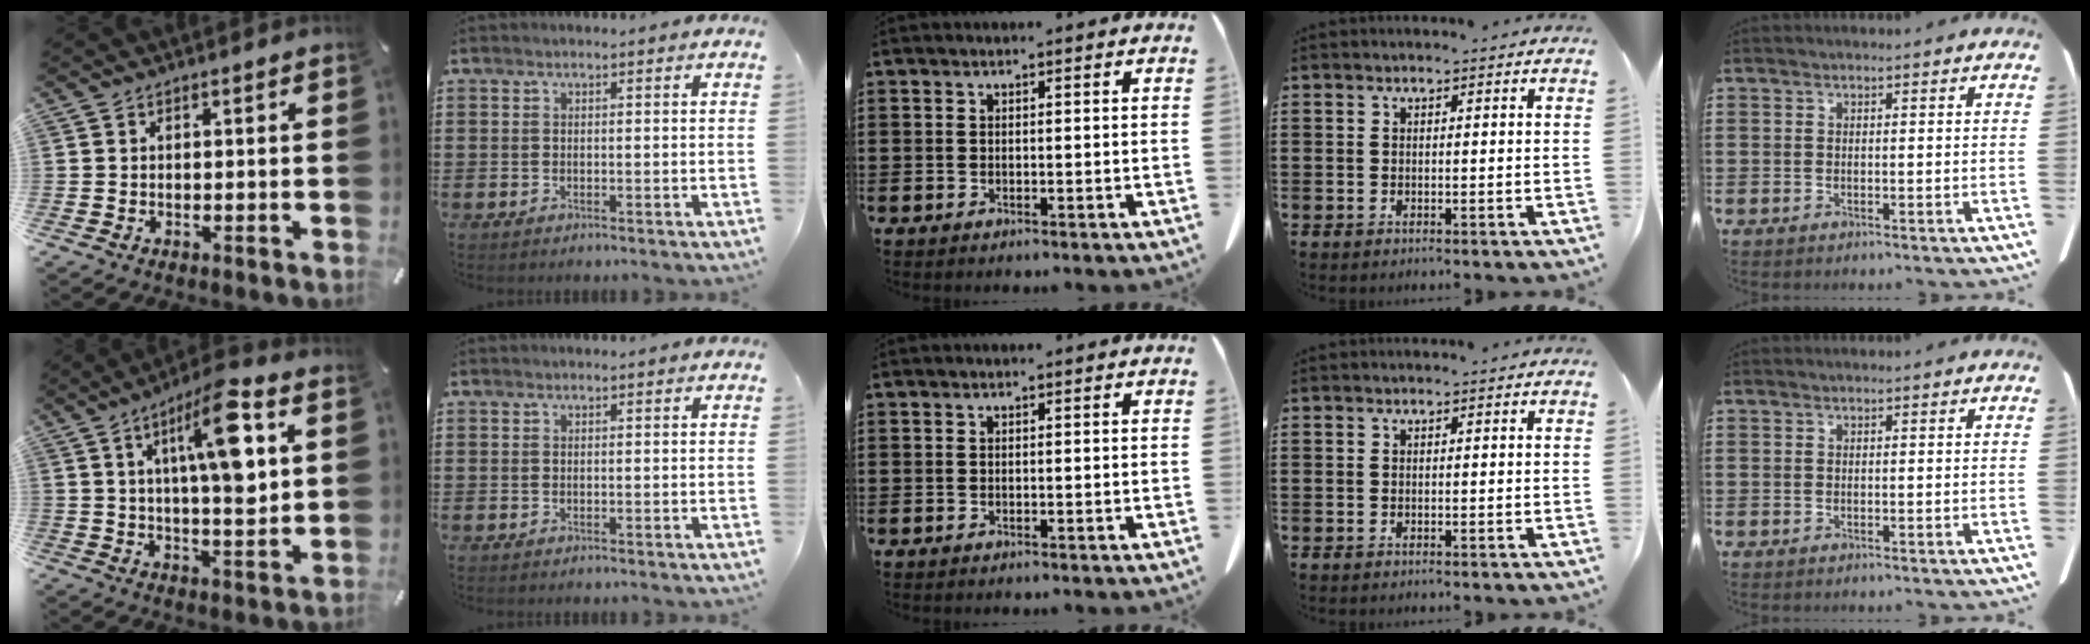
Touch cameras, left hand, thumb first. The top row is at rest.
{"thumb": {"total": 15.3, "force": [5.0, 4.6, 13.7], "torque": [-0.216, -0.015, 0.073]}}